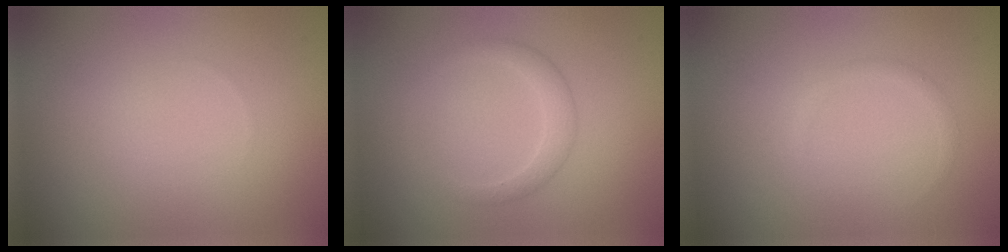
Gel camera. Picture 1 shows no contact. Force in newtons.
{"total": 1.9, "press": 1.9, "slide": 0.1}
{"total": 0.7, "press": 0.7, "slide": 0.1}